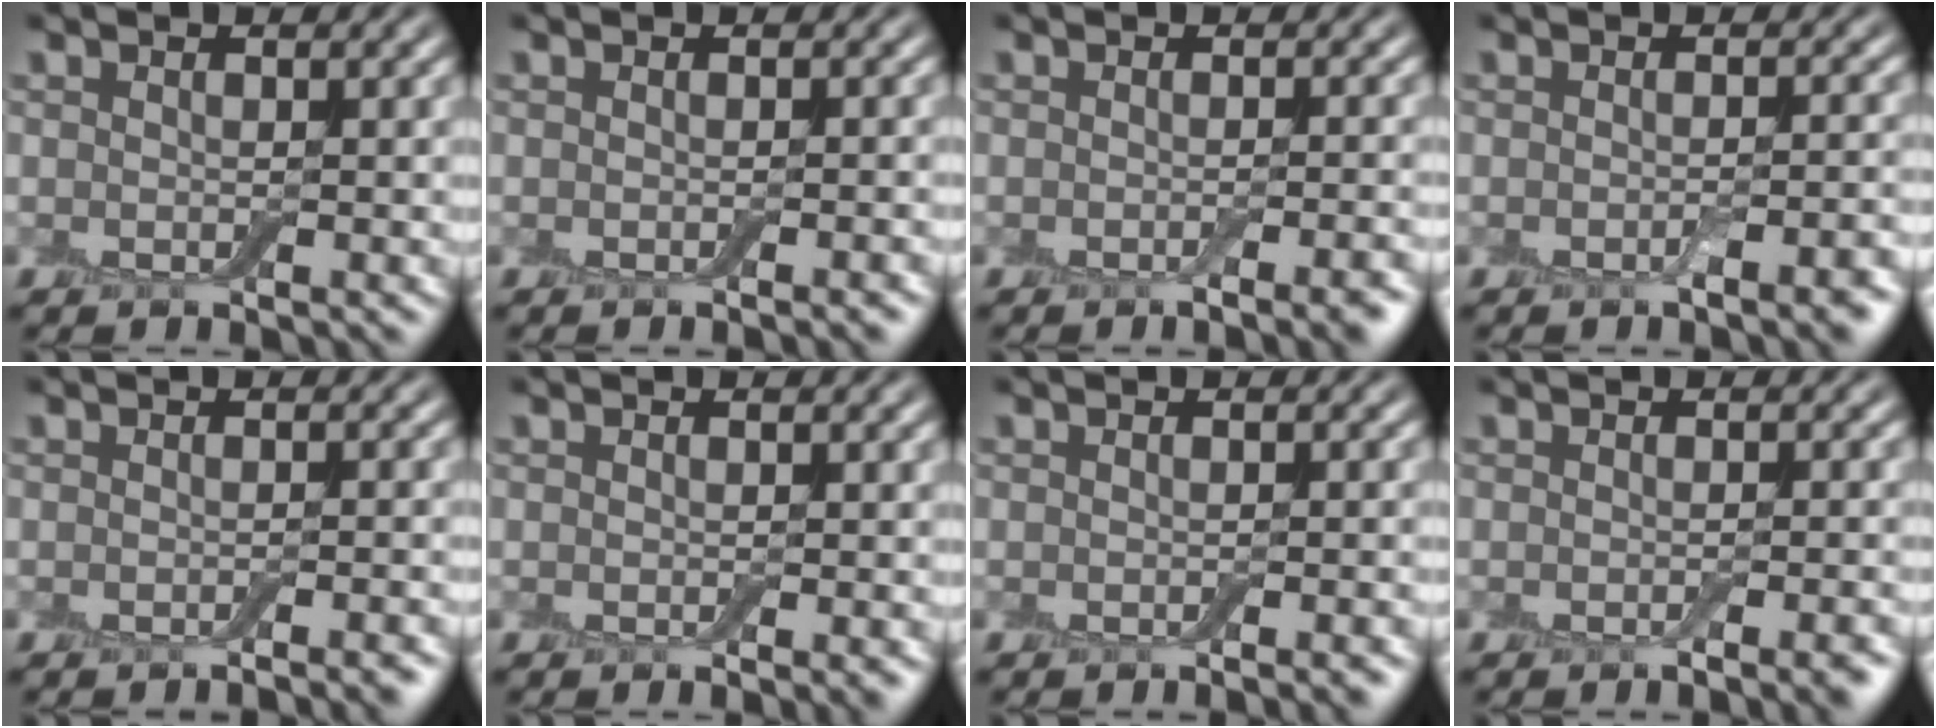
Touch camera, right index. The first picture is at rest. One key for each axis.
{"total": 1.1, "fx": -0.6, "fy": 0.2, "fz": 0.9, "tx": -0.007, "ty": 0.001, "tz": -0.010}
{"total": 3.0, "fx": -1.6, "fy": 0.7, "fz": 2.4, "tx": -0.025, "ty": 0.001, "tz": -0.024}
{"total": 2.7, "fx": -1.3, "fy": 0.6, "fz": 2.3, "tx": -0.031, "ty": 0.000, "tz": -0.023}
{"total": 2.0, "fx": -1.4, "fy": 0.4, "fz": 1.4, "tx": -0.009, "ty": 0.002, "tz": -0.021}
{"total": 1.0, "fx": -0.4, "fy": 0.1, "fz": 0.9, "tx": -0.011, "ty": -0.003, "tz": -0.007}
{"total": 1.7, "fx": -1.0, "fy": 0.3, "fz": 1.4, "tx": -0.009, "ty": 0.003, "tz": -0.014}
{"total": 2.6, "fx": -1.5, "fy": 0.6, "fz": 2.1, "tx": -0.021, "ty": 0.001, "tz": -0.022}